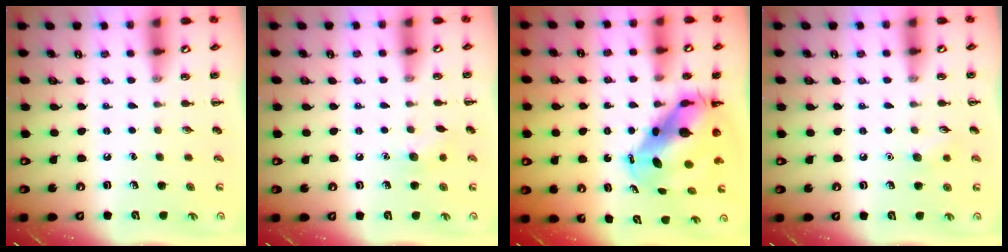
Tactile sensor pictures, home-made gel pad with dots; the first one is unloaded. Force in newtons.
{"total": 5.8, "press": 5.6, "slide": 1.4}
{"total": 9.7, "press": 9.3, "slide": 2.8}
{"total": 5.4, "press": 5.2, "slide": 1.4}